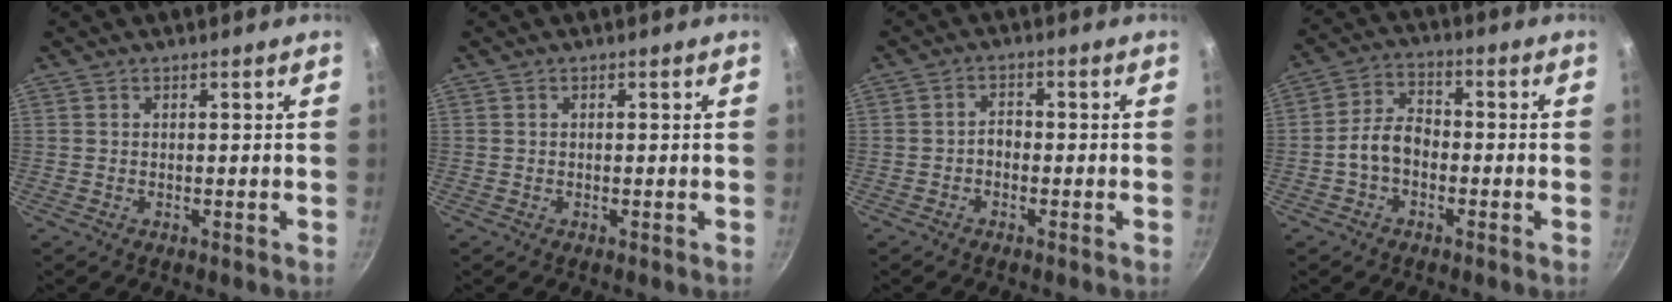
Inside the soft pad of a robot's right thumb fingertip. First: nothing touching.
{"total": 0.0}
{"total": 2.2, "force": [-0.8, 1.6, 1.3], "torque": [-0.010, 0.013, -0.020]}
{"total": 7.0, "force": [-1.8, 4.8, 4.8], "torque": [-0.080, 0.030, -0.045]}